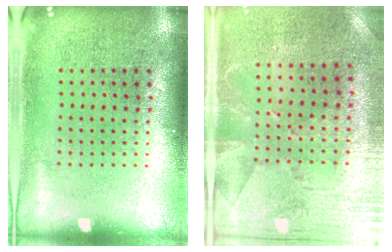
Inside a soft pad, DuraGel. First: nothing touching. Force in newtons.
{"total": 2.8, "press": 2.3, "slide": 1.5}